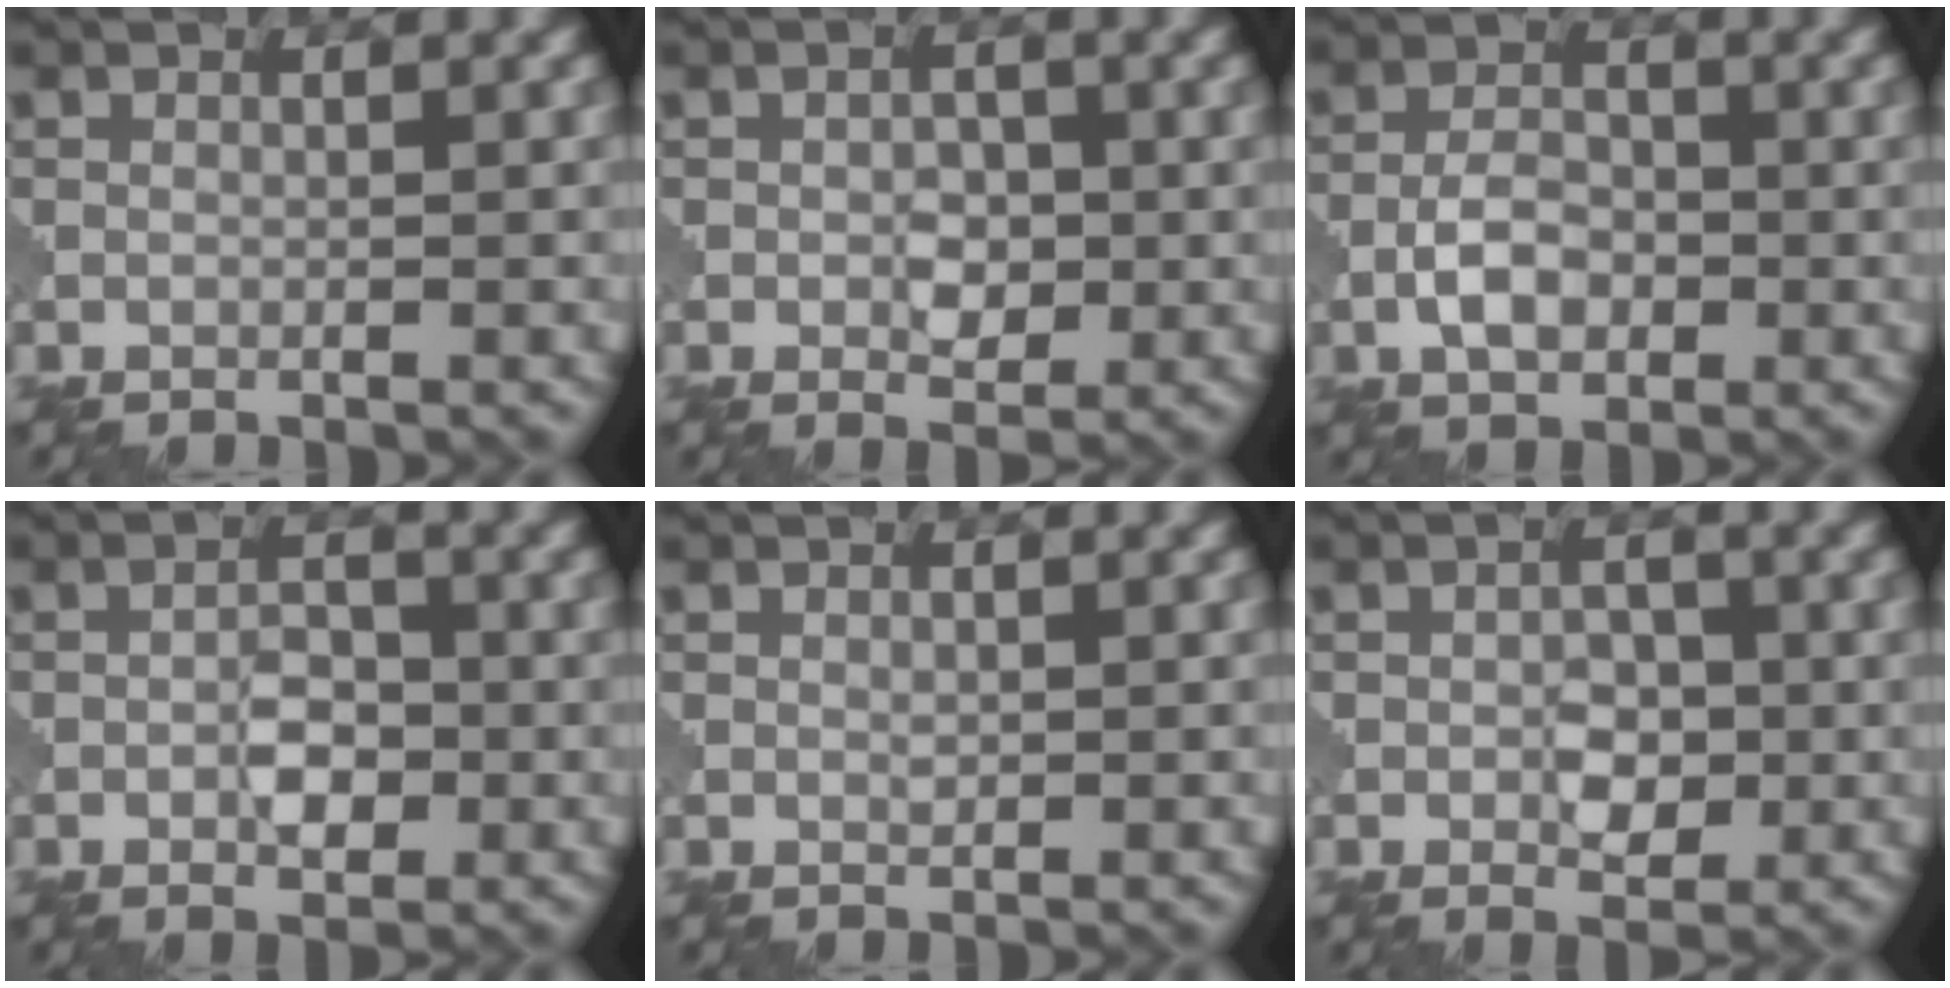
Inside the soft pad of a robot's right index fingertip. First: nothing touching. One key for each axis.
{"total": 1.9, "fx": 0.2, "fy": 1.4, "fz": 1.2, "tx": -0.020, "ty": -0.001, "tz": 0.008}
{"total": 3.3, "fx": -0.8, "fy": 2.2, "fz": 2.4, "tx": -0.044, "ty": 0.005, "tz": -0.014}
{"total": 2.3, "fx": -0.3, "fy": 1.4, "fz": 1.8, "tx": -0.030, "ty": 0.004, "tz": -0.001}
{"total": 0.6, "fx": 0.5, "fy": 0.3, "fz": 0.3, "tx": -0.010, "ty": -0.001, "tz": 0.015}
{"total": 2.2, "fx": 0.0, "fy": 1.6, "fz": 1.4, "tx": -0.021, "ty": 0.001, "tz": 0.006}